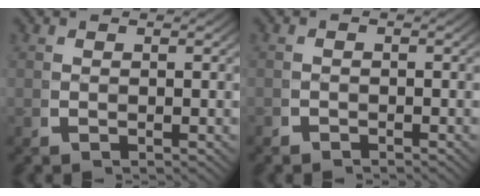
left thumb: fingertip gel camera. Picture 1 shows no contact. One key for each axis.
{"total": 1.2, "fx": -1.2, "fy": 0.3, "fz": 0.0, "tx": 0.000, "ty": -0.008, "tz": -0.020}